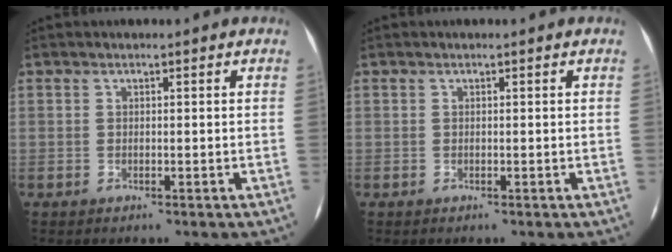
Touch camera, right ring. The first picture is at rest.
{"total": 0.0}